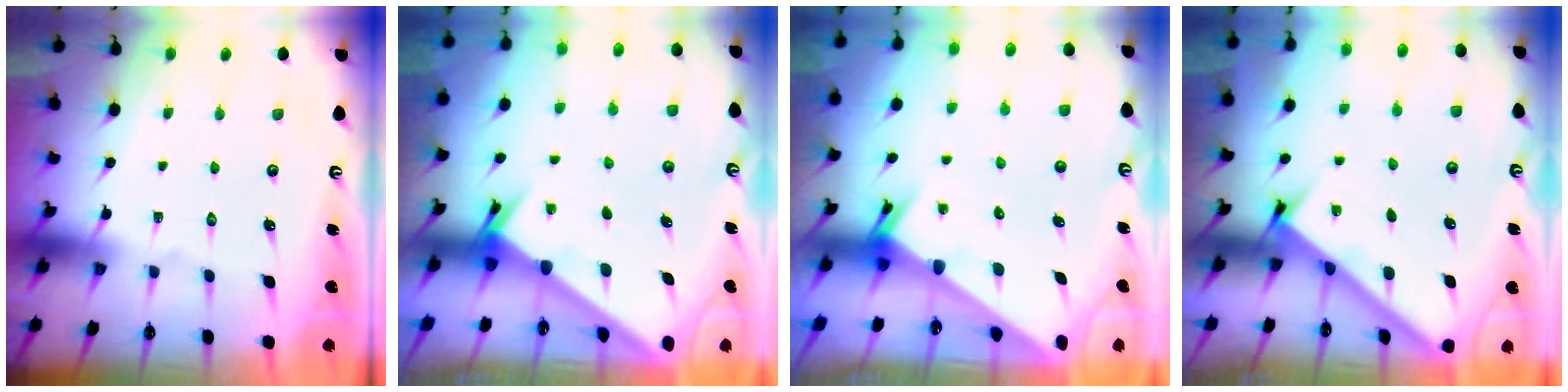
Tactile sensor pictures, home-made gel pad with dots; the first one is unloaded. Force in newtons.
{"total": 2.3, "press": 2.3, "slide": 0.3}
{"total": 2.0, "press": 2.0, "slide": 0.1}
{"total": 2.7, "press": 2.7, "slide": 0.4}